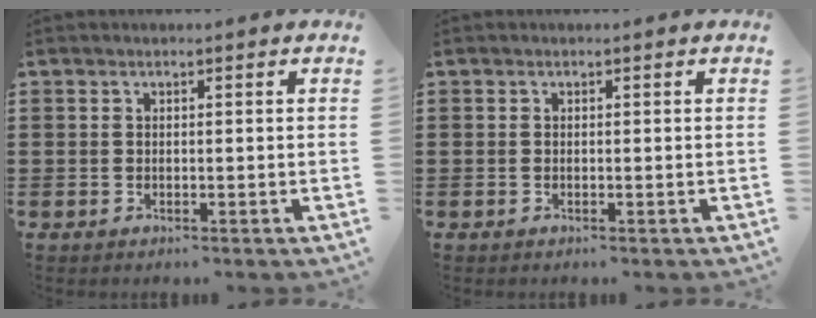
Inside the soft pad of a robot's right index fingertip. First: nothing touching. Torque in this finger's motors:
{"motor_torque": [0.00, 0.00, 0.00, 0.00]}